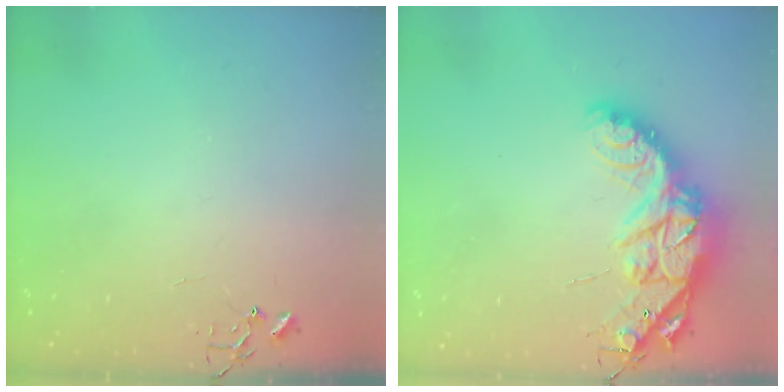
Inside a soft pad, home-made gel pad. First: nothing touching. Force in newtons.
{"total": 19.5, "press": 19.4, "slide": 1.3}